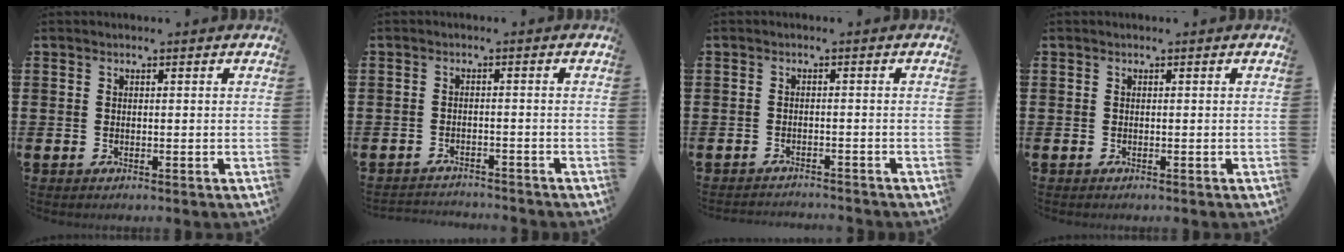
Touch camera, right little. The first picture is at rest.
{"total": 1.8, "force": [-1.8, 0.0, -0.2], "torque": [-0.003, 0.002, -0.040]}
{"total": 1.3, "force": [-1.3, -0.1, -0.1], "torque": [-0.002, 0.004, -0.028]}
{"total": 0.0}